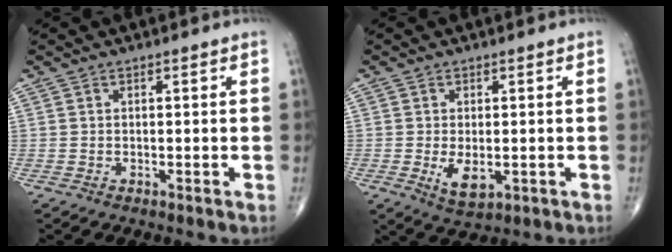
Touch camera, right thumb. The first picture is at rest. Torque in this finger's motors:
{"motor_torque": [-0.16, 0.23, 0.23, 0.03, 0.11]}